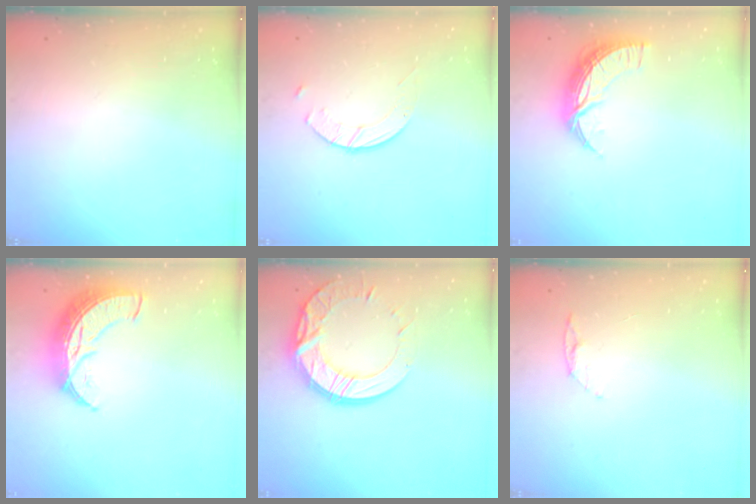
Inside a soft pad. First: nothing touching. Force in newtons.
{"total": 4.1, "press": 4.1, "slide": 0.4}
{"total": 10.0, "press": 10.0, "slide": 0.5}
{"total": 11.2, "press": 11.1, "slide": 0.9}
{"total": 15.9, "press": 15.8, "slide": 1.4}
{"total": 4.5, "press": 4.4, "slide": 0.5}